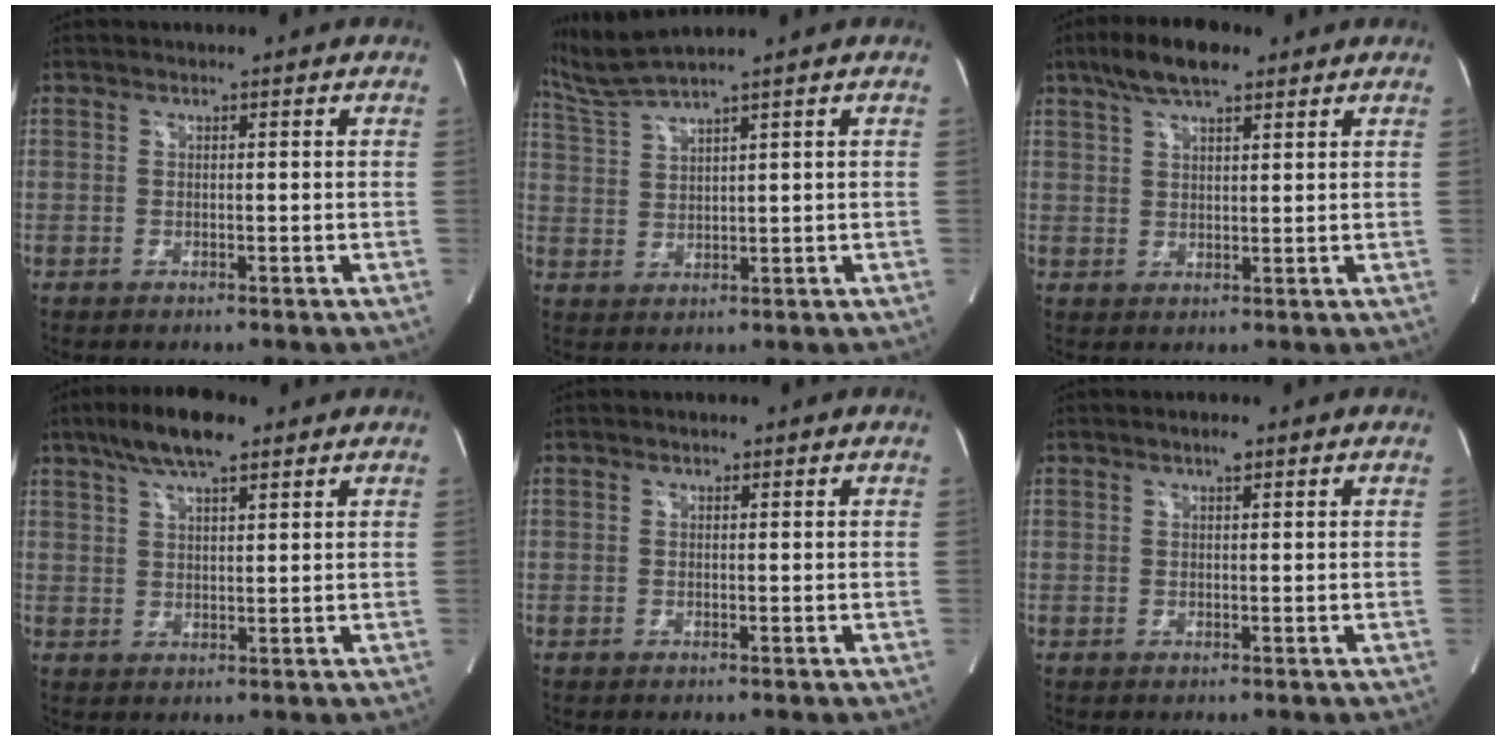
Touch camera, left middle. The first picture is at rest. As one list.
[{"total": 5.3, "force": [4.7, -1.9, 1.5], "torque": [-0.049, -0.002, 0.108]}, {"total": 7.6, "force": [5.2, 2.3, 5.0], "torque": [-0.099, 0.019, 0.093]}, {"total": 8.3, "force": [5.6, 2.1, 5.7], "torque": [-0.110, 0.017, 0.099]}, {"total": 0.5, "force": [0.3, 0.2, 0.3], "torque": [-0.011, 0.002, 0.006]}, {"total": 1.4, "force": [0.9, 0.2, 1.0], "torque": [-0.024, 0.006, 0.015]}]